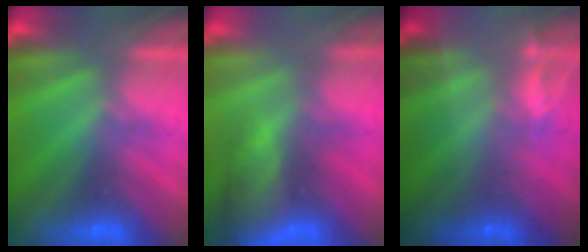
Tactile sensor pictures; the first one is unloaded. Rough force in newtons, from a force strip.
{"total": 6.8}
{"total": 1.8}